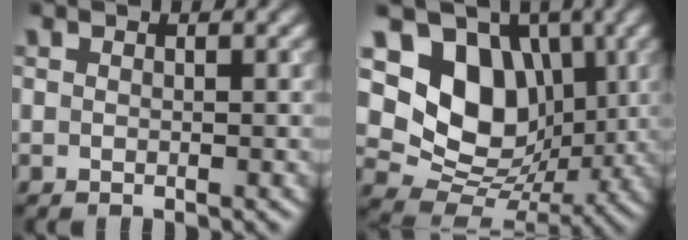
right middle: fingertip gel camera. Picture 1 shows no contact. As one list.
[{"total": 10.4, "force": [2.6, 8.0, 6.1], "torque": [-0.098, -0.007, 0.034]}]